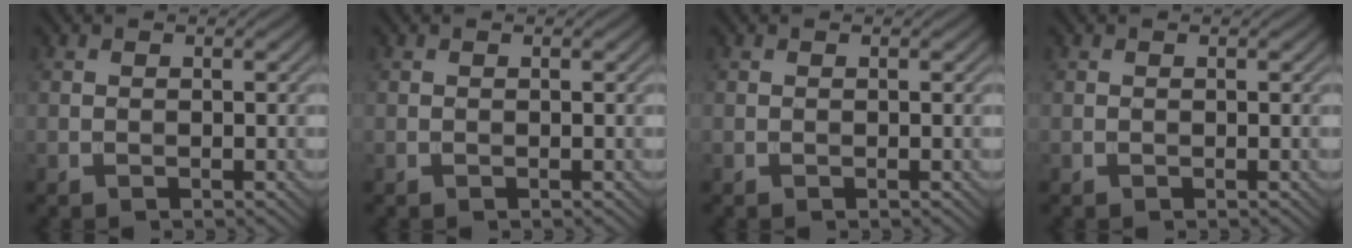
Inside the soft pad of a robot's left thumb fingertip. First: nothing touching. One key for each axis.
{"total": 0.0}
{"total": 0.0}
{"total": 0.0}